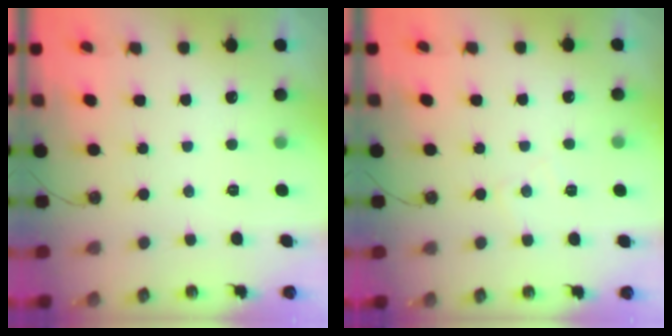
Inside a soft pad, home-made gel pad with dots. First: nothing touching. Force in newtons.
{"total": 4.3, "press": 4.2, "slide": 0.6}